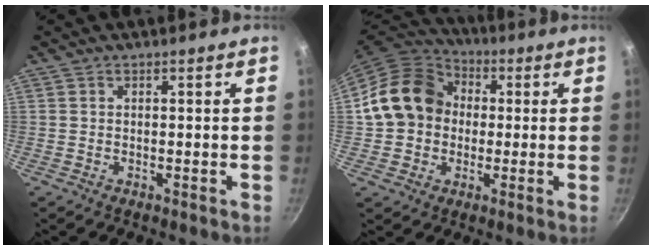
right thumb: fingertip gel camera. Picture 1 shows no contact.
{"total": 15.7, "force": [1.4, 13.2, 8.3], "torque": [-0.122, 0.032, 0.014]}